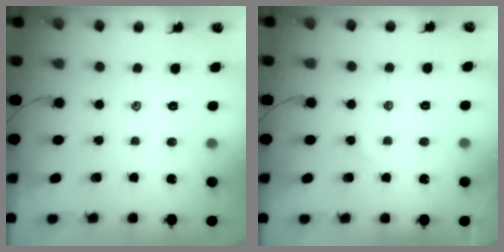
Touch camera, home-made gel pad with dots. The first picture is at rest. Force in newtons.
{"total": 3.2, "press": 3.2, "slide": 0.3}